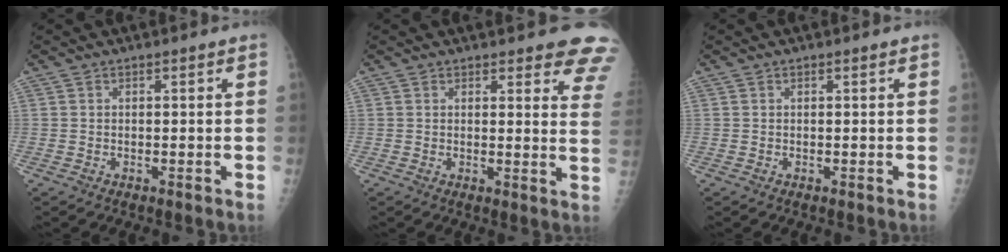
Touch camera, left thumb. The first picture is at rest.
{"total": 10.0, "force": [8.7, 2.8, 4.1], "torque": [0.001, -0.046, 0.070]}
{"total": 0.0}